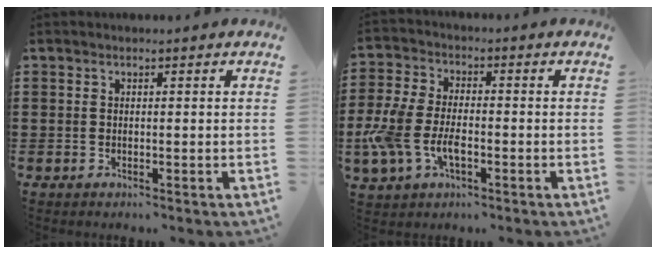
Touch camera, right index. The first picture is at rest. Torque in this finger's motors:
{"motor_torque": [1.86, -0.28, 0.47, 0.21]}